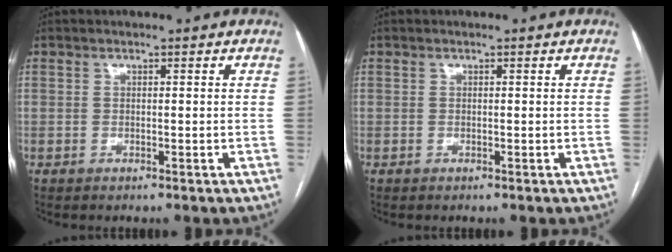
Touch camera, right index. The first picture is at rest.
{"total": 0.0}